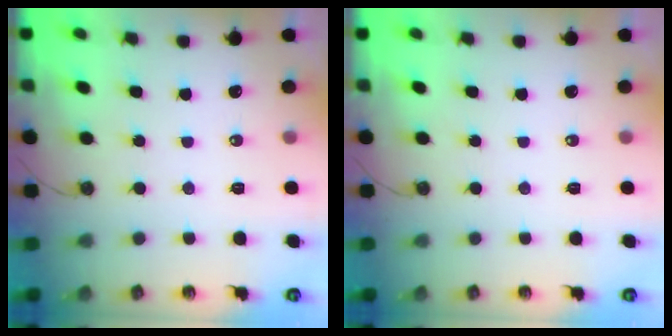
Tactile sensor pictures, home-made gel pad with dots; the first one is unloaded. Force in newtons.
{"total": 0.0}